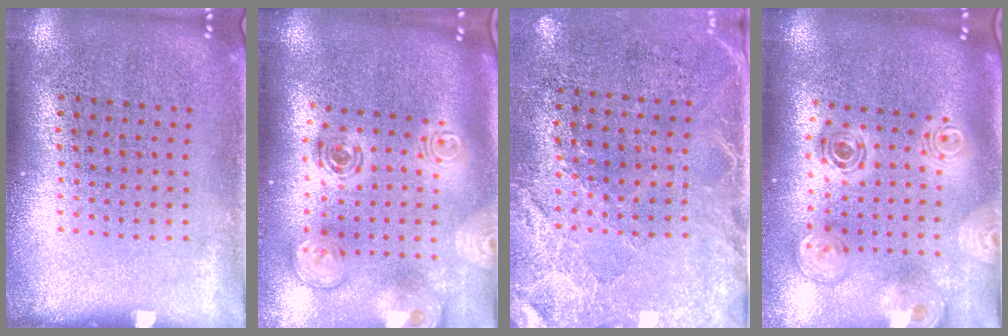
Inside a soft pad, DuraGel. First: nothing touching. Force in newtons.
{"total": 2.5, "press": 1.9, "slide": 1.6}
{"total": 2.7, "press": 2.3, "slide": 1.3}
{"total": 1.9, "press": 1.6, "slide": 1.0}